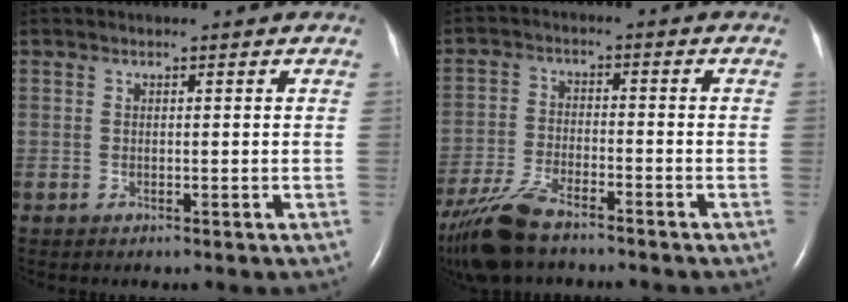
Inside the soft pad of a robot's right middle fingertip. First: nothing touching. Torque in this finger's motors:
{"motor_torque": [0.78, -0.78, 0.14, 0.04]}